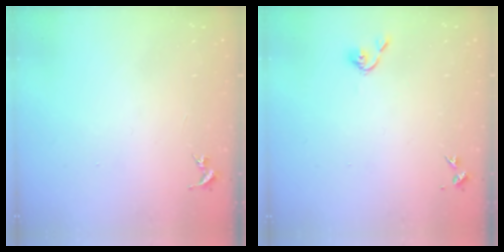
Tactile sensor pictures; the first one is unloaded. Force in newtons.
{"total": 3.7, "press": 3.6, "slide": 0.6}